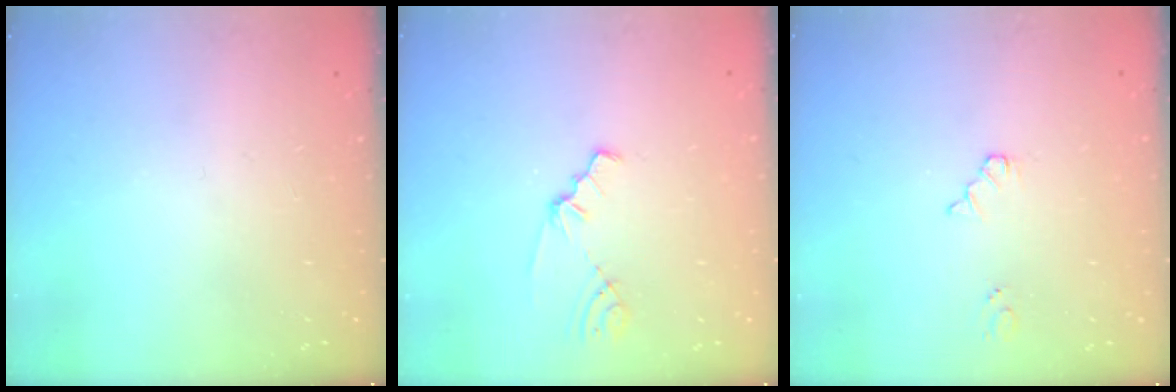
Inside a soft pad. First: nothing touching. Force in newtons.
{"total": 1.5, "press": 1.5, "slide": 0.3}
{"total": 3.9, "press": 3.9, "slide": 0.5}